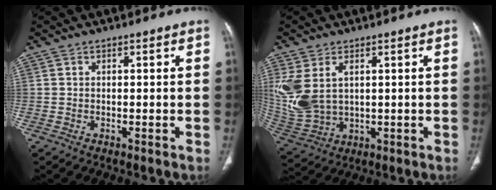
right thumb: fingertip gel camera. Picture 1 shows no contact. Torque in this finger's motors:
{"motor_torque": [0.24, 1.06, 0.53, 0.60, 0.14]}